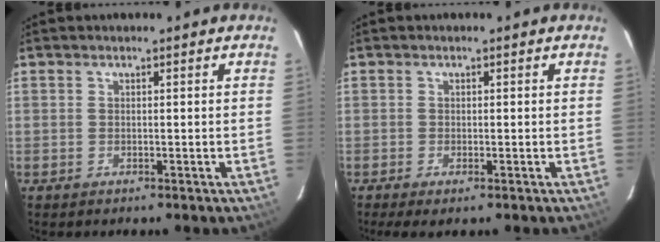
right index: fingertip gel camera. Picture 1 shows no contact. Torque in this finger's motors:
{"motor_torque": [0.24, -0.04, 0.05, 0.01]}